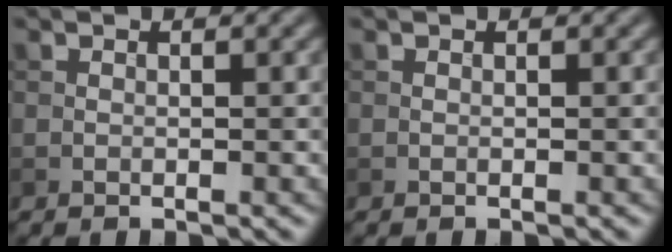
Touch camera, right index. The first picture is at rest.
{"total": 0.0}